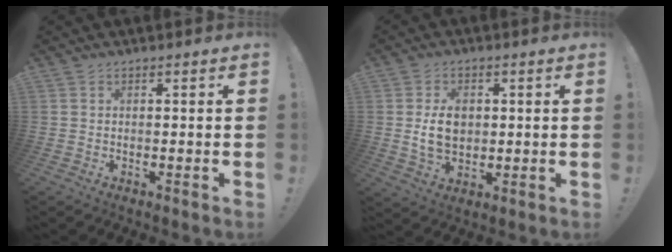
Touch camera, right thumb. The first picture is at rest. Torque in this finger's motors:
{"motor_torque": [0.65, 1.04, 0.04, 0.06, 0.01]}